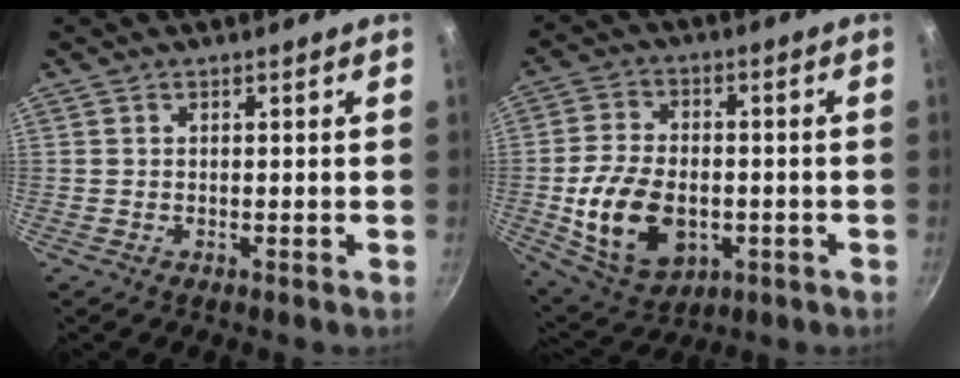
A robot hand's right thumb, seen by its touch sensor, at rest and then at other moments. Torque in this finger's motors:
{"motor_torque": [-0.24, 0.88, 1.39, -0.09, 0.19]}